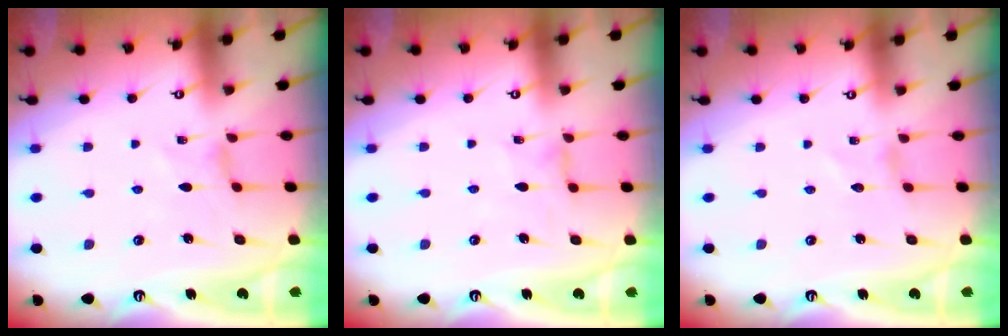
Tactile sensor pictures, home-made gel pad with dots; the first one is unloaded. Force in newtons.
{"total": 0.7, "press": 0.7, "slide": 0.0}
{"total": 0.0}